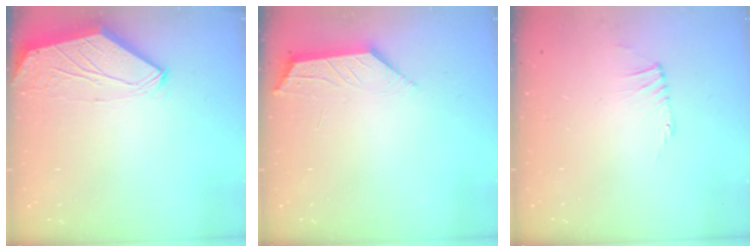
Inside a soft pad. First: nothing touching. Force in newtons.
{"total": 2.6, "press": 2.5, "slide": 0.4}
{"total": 0.0}